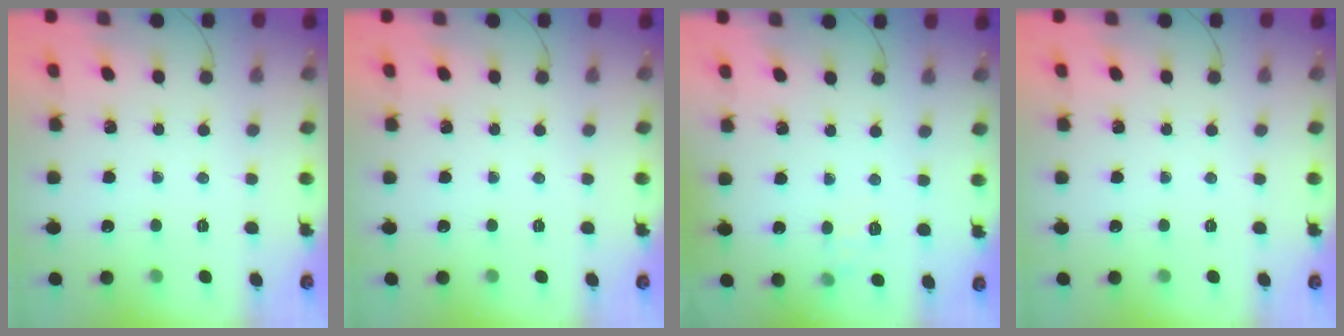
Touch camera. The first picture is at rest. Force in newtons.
{"total": 0.0}
{"total": 6.7, "press": 6.5, "slide": 1.7}
{"total": 0.0}